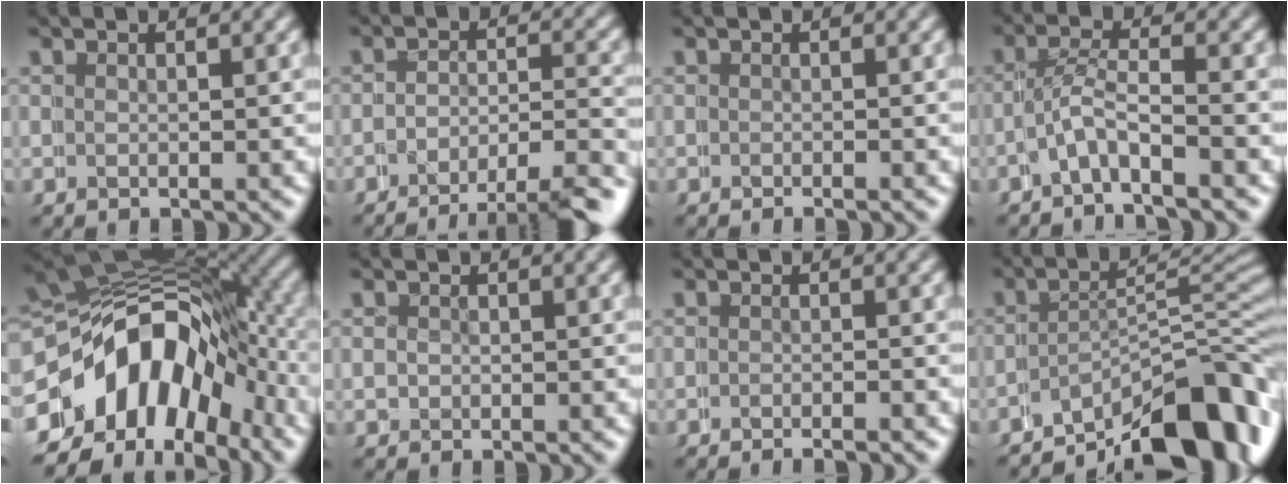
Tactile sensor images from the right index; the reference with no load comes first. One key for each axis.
{"total": 7.0, "fx": -6.1, "fy": 1.9, "fz": 2.9, "tx": -0.023, "ty": -0.018, "tz": -0.095}
{"total": 1.1, "fx": -0.6, "fy": 0.6, "fz": 0.7, "tx": -0.009, "ty": 0.000, "tz": -0.014}
{"total": 2.2, "fx": -1.8, "fy": 0.7, "fz": 1.0, "tx": -0.036, "ty": -0.015, "tz": -0.034}
{"total": 18.6, "fx": -2.6, "fy": 14.4, "fz": 11.5, "tx": -0.215, "ty": -0.029, "tz": -0.041}
{"total": 0.9, "fx": 0.5, "fy": 0.5, "fz": -0.5, "tx": -0.004, "ty": -0.014, "tz": 0.010}
{"total": 1.6, "fx": -1.4, "fy": 0.2, "fz": 0.6, "tx": -0.008, "ty": -0.001, "tz": -0.028}
{"total": 11.5, "fx": -7.7, "fy": 4.3, "fz": 7.4, "tx": -0.094, "ty": -0.025, "tz": -0.111}